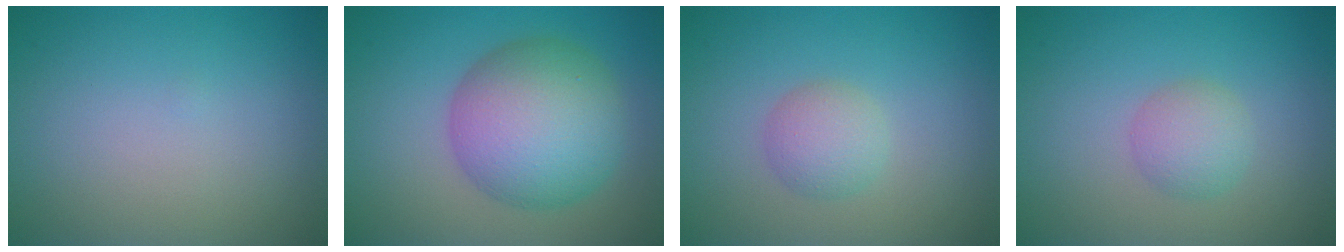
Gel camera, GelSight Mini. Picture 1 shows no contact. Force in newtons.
{"total": 9.4, "press": 9.4, "slide": 0.1}
{"total": 2.4, "press": 2.4, "slide": 0.1}
{"total": 2.4, "press": 2.4, "slide": 0.1}